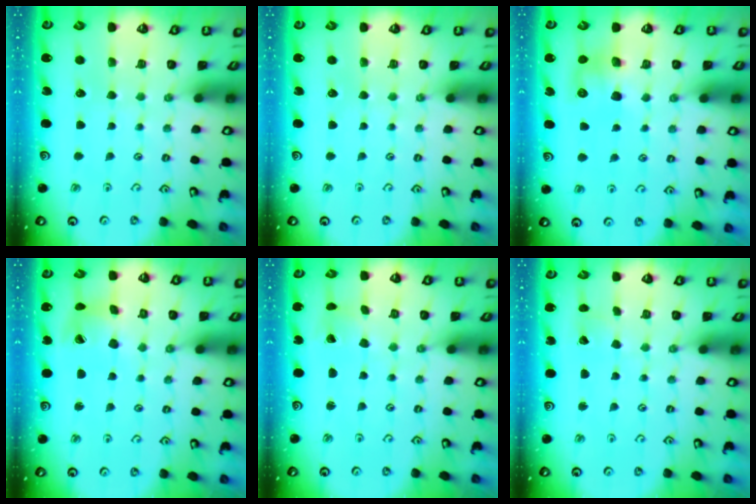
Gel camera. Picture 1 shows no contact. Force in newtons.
{"total": 0.0}
{"total": 8.9, "press": 8.9, "slide": 0.7}
{"total": 7.4, "press": 7.4, "slide": 0.9}
{"total": 0.8, "press": 0.8, "slide": 0.1}
{"total": 2.6, "press": 2.6, "slide": 0.3}